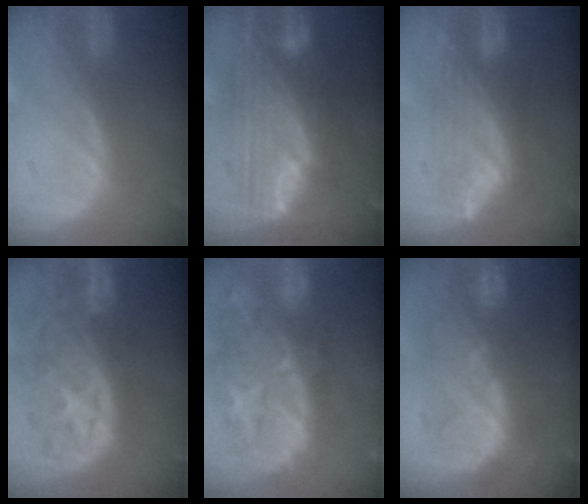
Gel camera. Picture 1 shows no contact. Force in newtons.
{"total": 11.1, "press": 11.1, "slide": 1.1}
{"total": 7.0, "press": 6.5, "slide": 2.6}
{"total": 11.0, "press": 9.7, "slide": 5.1}
{"total": 12.4, "press": 11.2, "slide": 5.3}
{"total": 8.8, "press": 8.8, "slide": 0.2}